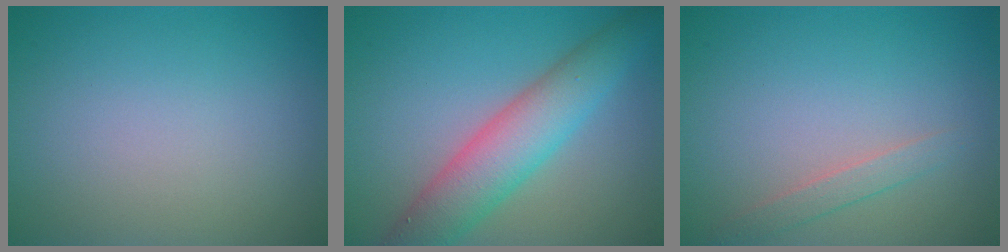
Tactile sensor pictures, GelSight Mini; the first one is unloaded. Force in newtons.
{"total": 6.3, "press": 6.3, "slide": 0.4}
{"total": 1.4, "press": 1.4, "slide": 0.1}